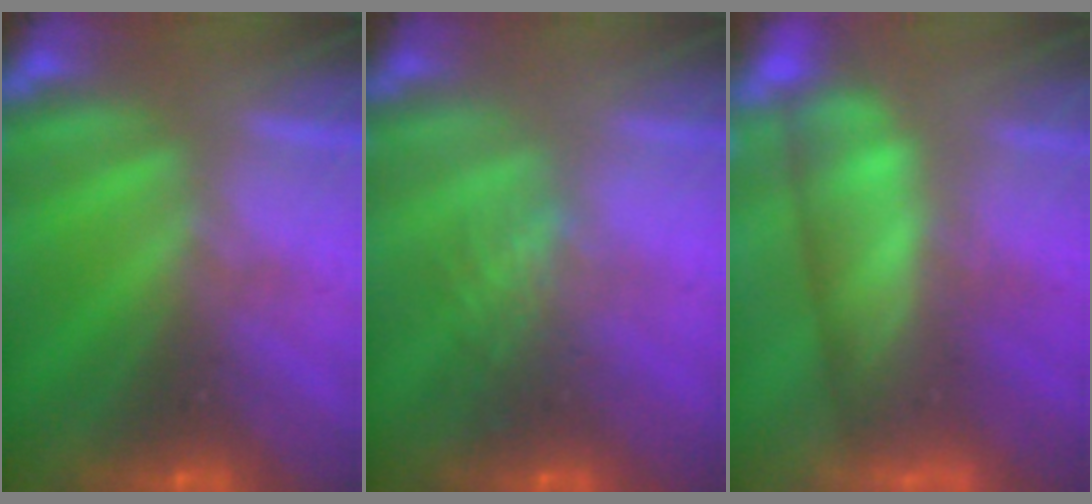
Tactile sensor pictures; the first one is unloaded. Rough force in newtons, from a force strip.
{"total": 2.8}
{"total": 4.7}